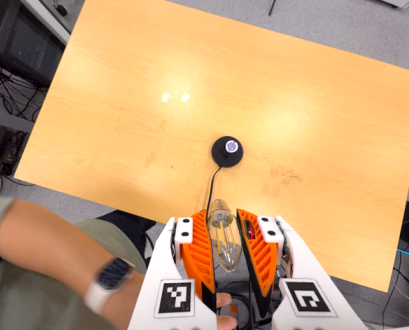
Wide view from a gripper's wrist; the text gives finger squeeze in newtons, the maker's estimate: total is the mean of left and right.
{"total": 19.1, "left": 20.0, "right": 18.2}